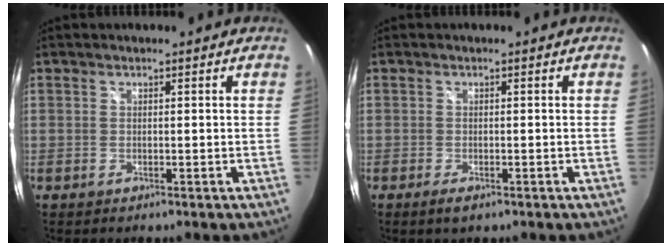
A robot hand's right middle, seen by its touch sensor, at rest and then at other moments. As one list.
[{"total": 2.0, "force": [-1.2, 0.8, 1.5], "torque": [-0.027, -0.007, -0.021]}]